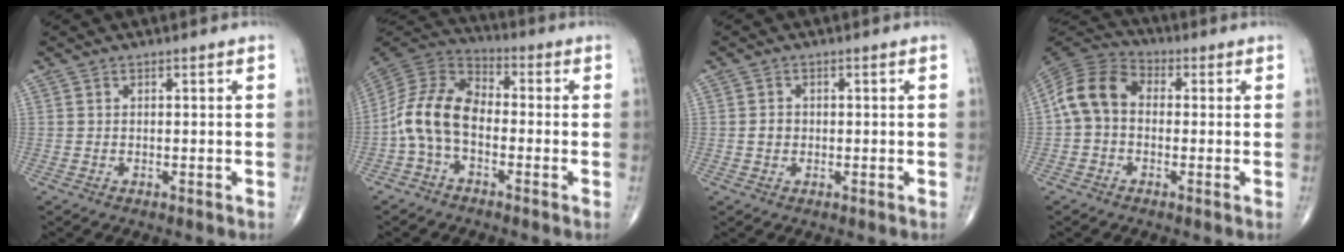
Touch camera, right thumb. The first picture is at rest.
{"total": 11.9, "force": [-2.7, 7.4, 8.8], "torque": [-0.166, 0.043, -0.065]}
{"total": 1.8, "force": [-0.1, 1.6, 0.9], "torque": [-0.010, 0.006, -0.003]}
{"total": 9.9, "force": [-0.2, 7.4, 6.5], "torque": [-0.118, 0.030, -0.020]}